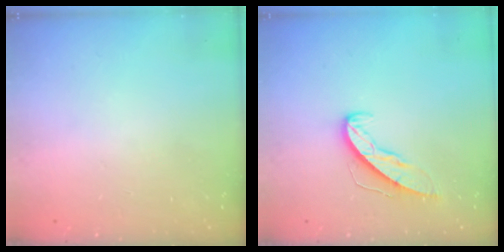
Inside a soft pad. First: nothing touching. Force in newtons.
{"total": 6.3, "press": 6.3, "slide": 0.5}